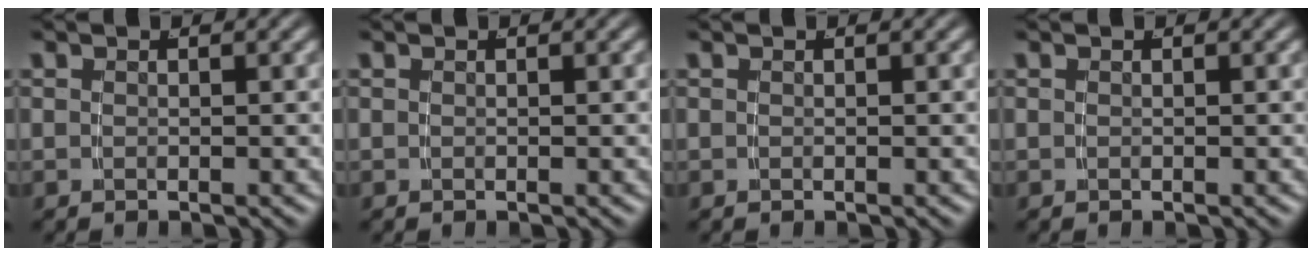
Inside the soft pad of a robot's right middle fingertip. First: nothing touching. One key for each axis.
{"total": 0.0}
{"total": 0.0}
{"total": 0.0}